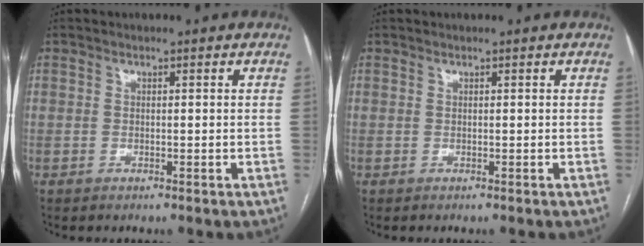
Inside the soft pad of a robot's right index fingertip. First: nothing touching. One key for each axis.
{"total": 0.0}